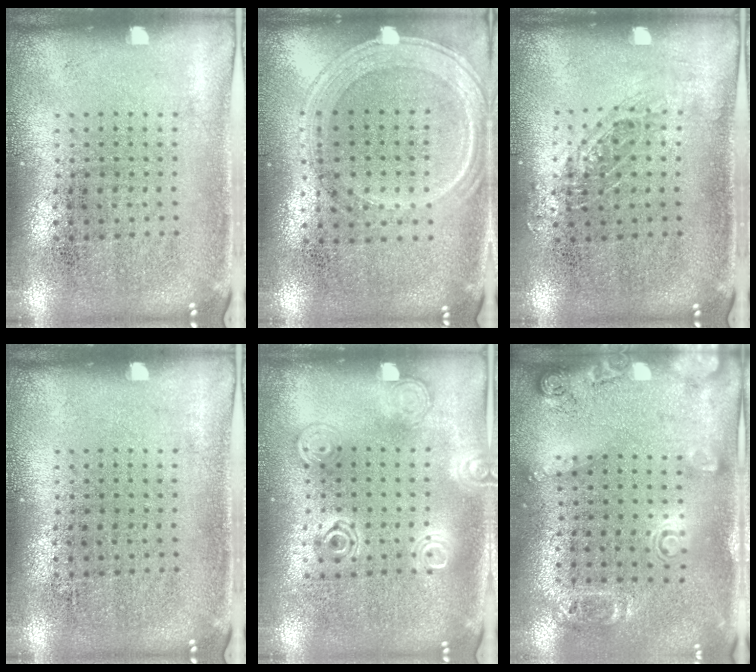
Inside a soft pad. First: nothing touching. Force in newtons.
{"total": 1.2, "press": 1.2, "slide": 0.4}
{"total": 0.9, "press": 0.8, "slide": 0.2}
{"total": 0.0}
{"total": 1.3, "press": 1.2, "slide": 0.3}
{"total": 1.8, "press": 1.2, "slide": 1.4}